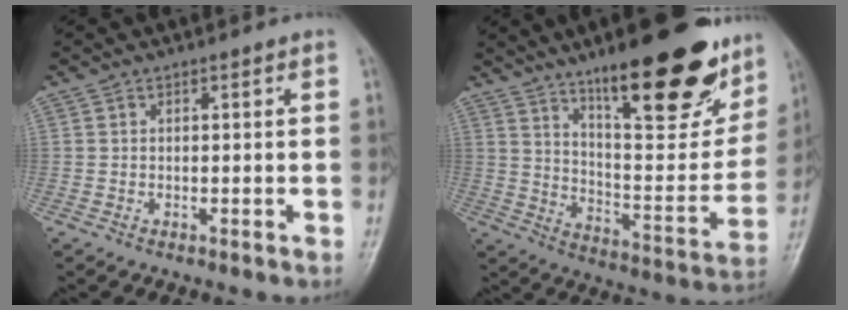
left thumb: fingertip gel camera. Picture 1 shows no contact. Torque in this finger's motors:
{"motor_torque": [2.38, 0.80, 1.47, -1.30, 0.31]}